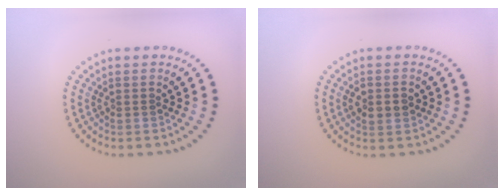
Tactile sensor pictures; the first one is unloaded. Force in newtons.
{"total": 1.8, "press": 1.8, "slide": 0.1}